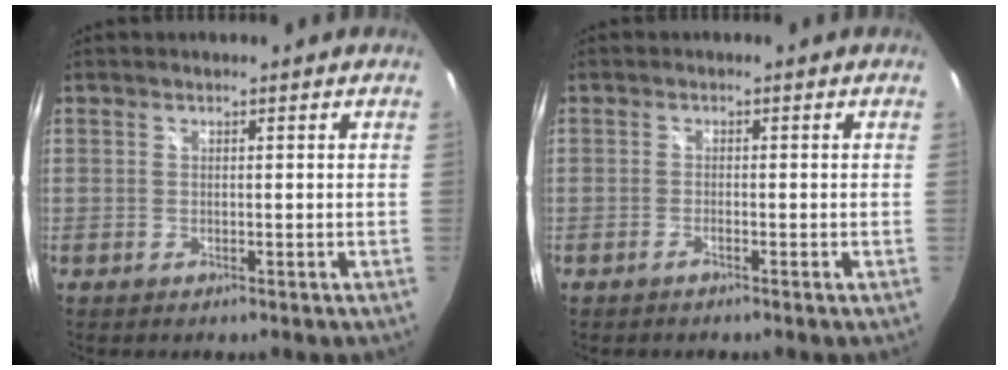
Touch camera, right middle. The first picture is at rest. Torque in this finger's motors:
{"motor_torque": [-0.07, 0.04, -0.03, -0.01]}